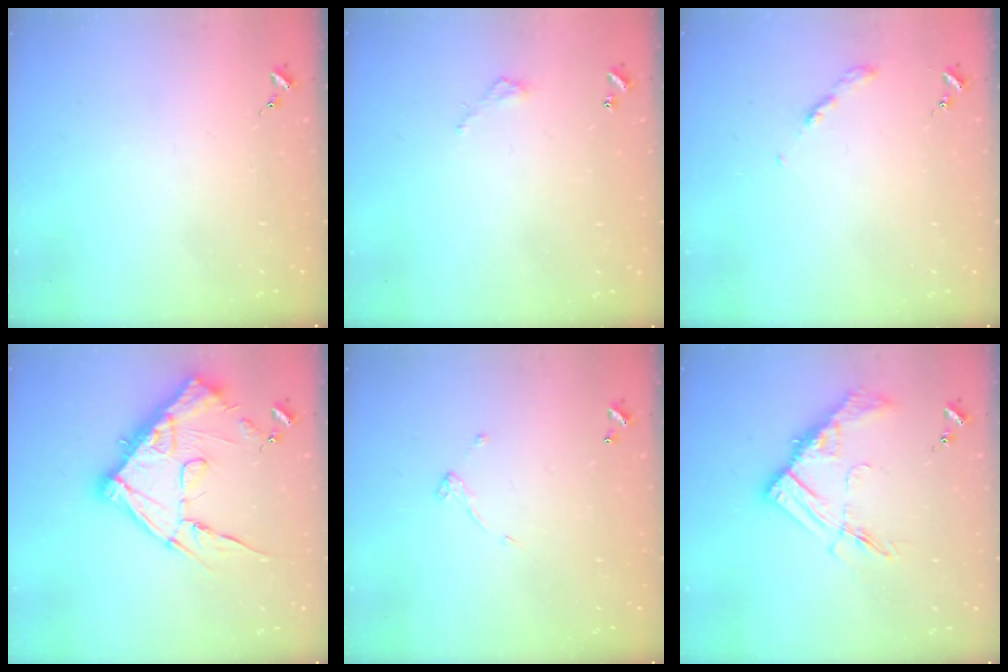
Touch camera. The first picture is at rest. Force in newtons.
{"total": 3.2, "press": 3.1, "slide": 0.2}
{"total": 2.7, "press": 2.6, "slide": 0.3}
{"total": 19.4, "press": 19.4, "slide": 1.0}
{"total": 4.4, "press": 4.4, "slide": 0.2}
{"total": 14.1, "press": 14.0, "slide": 1.1}